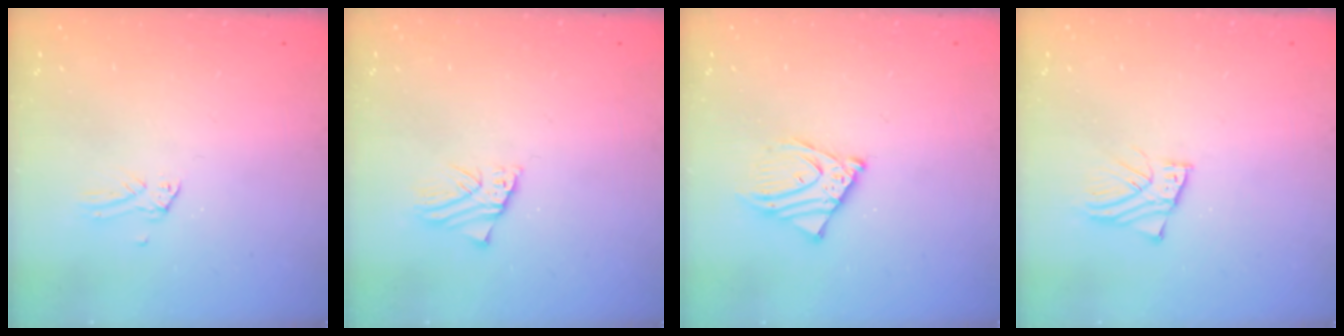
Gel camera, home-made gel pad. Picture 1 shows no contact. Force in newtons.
{"total": 2.1, "press": 2.1, "slide": 0.2}
{"total": 7.0, "press": 6.9, "slide": 0.9}
{"total": 2.7, "press": 2.7, "slide": 0.2}